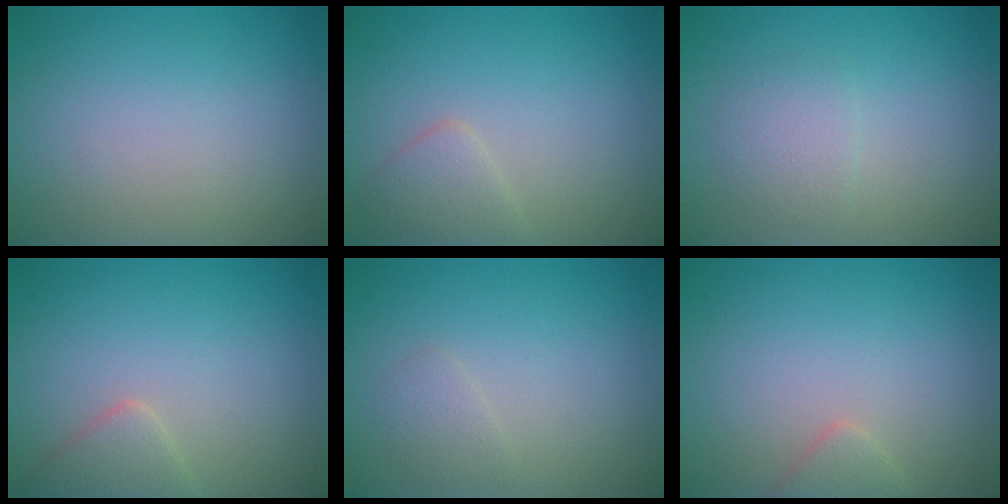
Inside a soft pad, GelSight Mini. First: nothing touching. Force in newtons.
{"total": 2.0, "press": 2.0, "slide": 0.0}
{"total": 2.9, "press": 2.9, "slide": 0.2}
{"total": 2.2, "press": 2.2, "slide": 0.2}
{"total": 1.2, "press": 1.2, "slide": 0.1}
{"total": 1.3, "press": 1.3, "slide": 0.1}